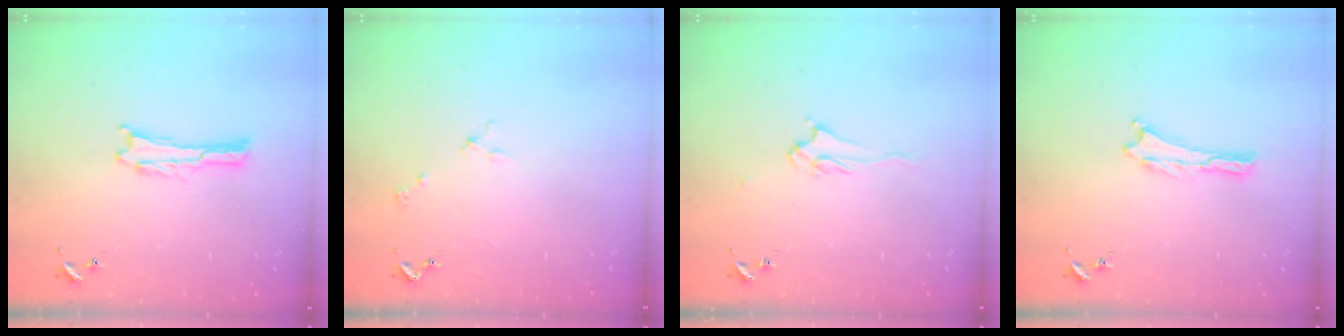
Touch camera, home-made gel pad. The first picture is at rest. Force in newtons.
{"total": 2.0, "press": 2.0, "slide": 0.2}
{"total": 2.5, "press": 2.4, "slide": 0.4}
{"total": 0.0}